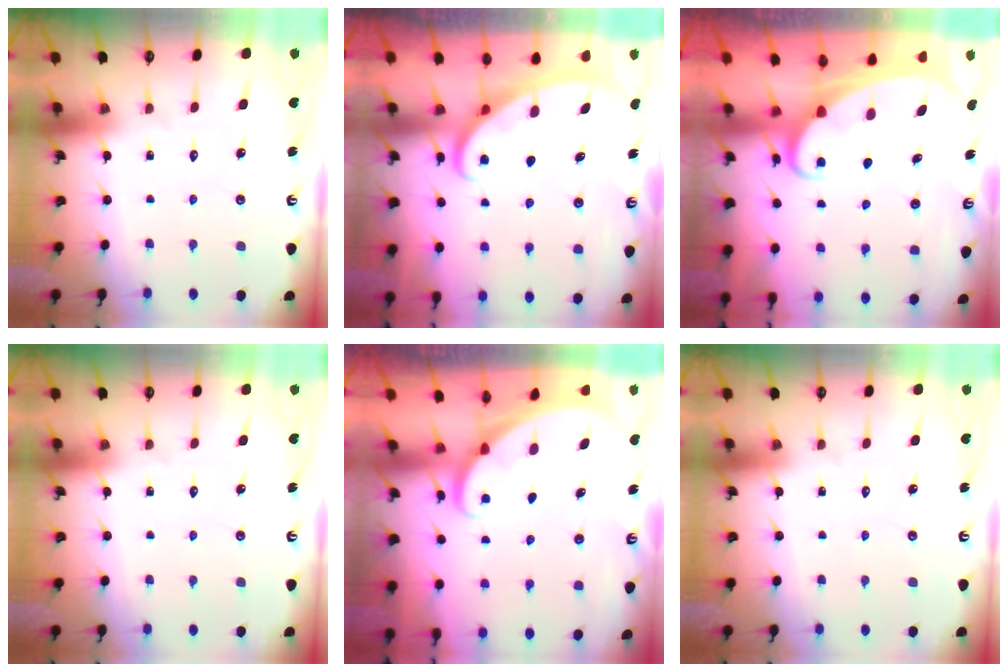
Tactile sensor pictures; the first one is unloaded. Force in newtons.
{"total": 2.7, "press": 2.7, "slide": 0.4}
{"total": 3.1, "press": 3.1, "slide": 0.3}
{"total": 0.0}
{"total": 1.6, "press": 1.6, "slide": 0.0}
{"total": 0.0}